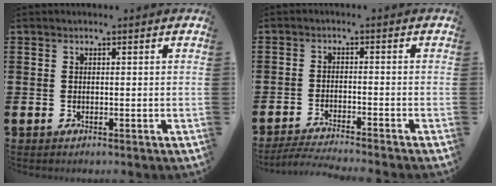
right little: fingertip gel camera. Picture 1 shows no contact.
{"total": 2.8, "force": [-2.6, -0.3, 0.8], "torque": [-0.012, 0.001, -0.052]}